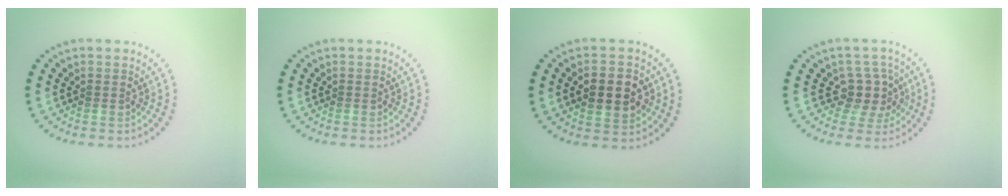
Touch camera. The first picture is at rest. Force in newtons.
{"total": 0.0}
{"total": 5.0, "press": 5.0, "slide": 0.3}
{"total": 3.2, "press": 2.5, "slide": 1.9}